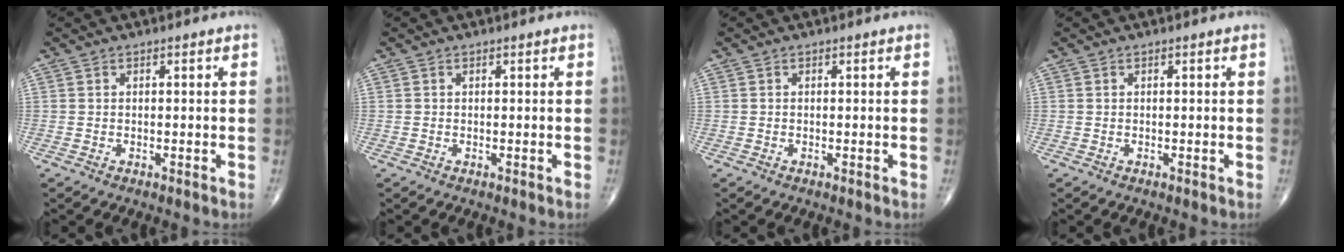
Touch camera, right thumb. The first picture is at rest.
{"total": 0.0}
{"total": 0.0}
{"total": 0.0}